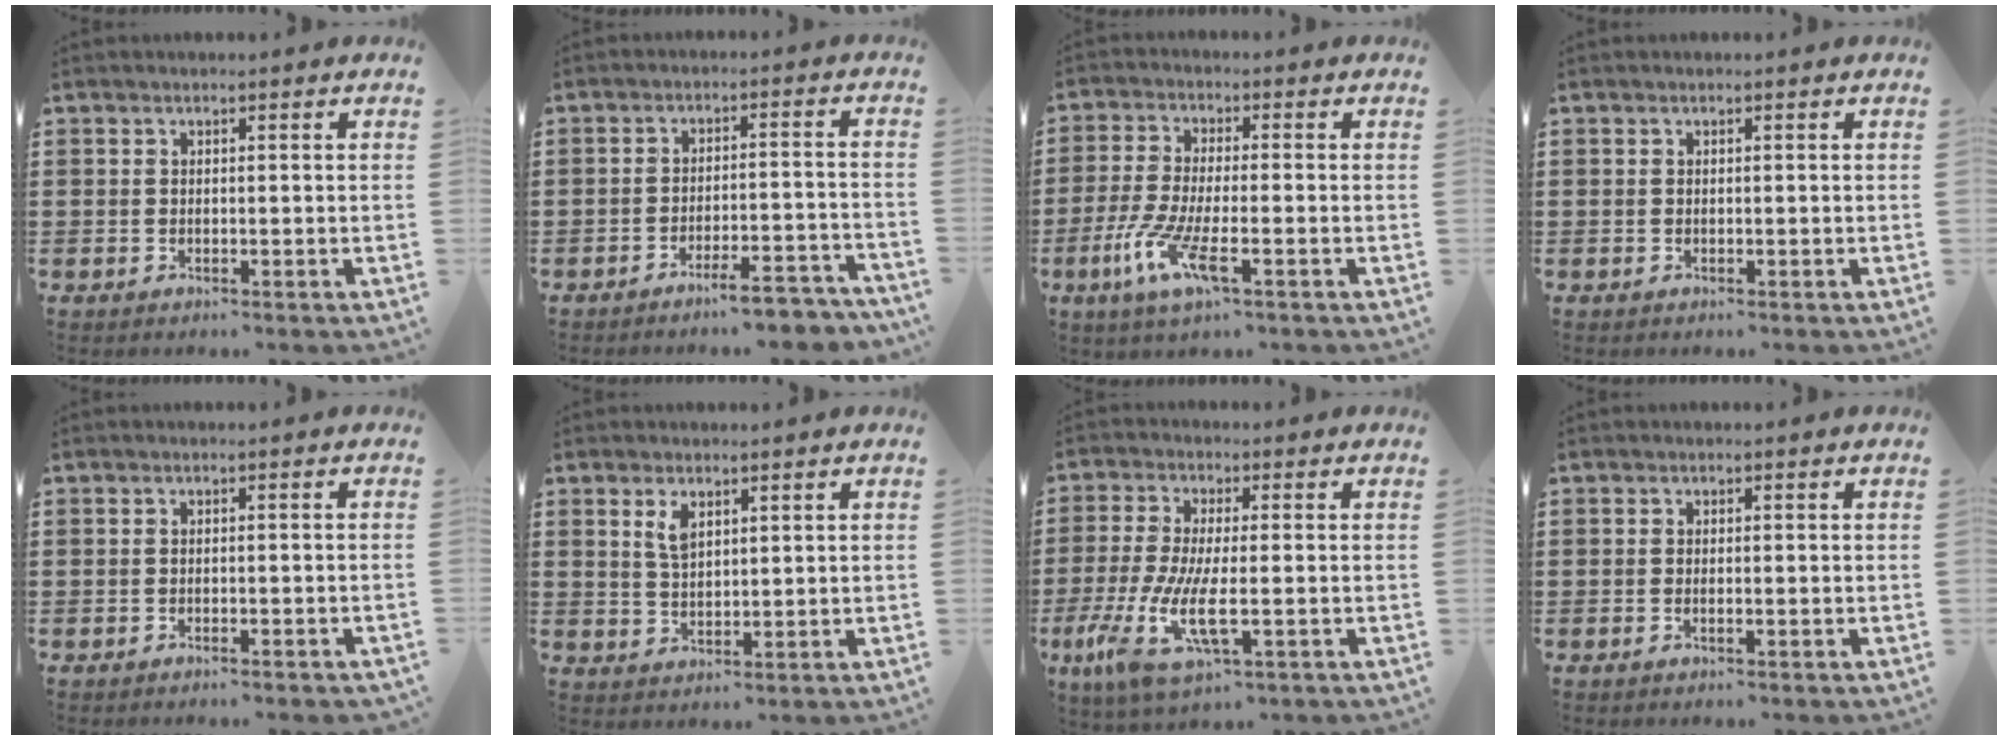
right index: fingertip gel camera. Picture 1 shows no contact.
{"total": 5.5, "force": [-4.8, 0.0, 2.6], "torque": [-0.040, -0.010, -0.088]}
{"total": 7.5, "force": [-3.5, 1.5, 6.5], "torque": [-0.147, -0.015, -0.067]}
{"total": 0.0}
{"total": 1.0, "force": [-0.9, -0.1, 0.3], "torque": [-0.009, -0.004, -0.017]}
{"total": 3.2, "force": [1.8, 1.5, 2.2], "torque": [-0.050, 0.005, 0.032]}
{"total": 9.3, "force": [-3.0, 2.2, 8.5], "torque": [-0.197, -0.022, -0.057]}
{"total": 0.7, "force": [-0.4, 0.1, 0.6], "torque": [-0.011, -0.003, -0.006]}